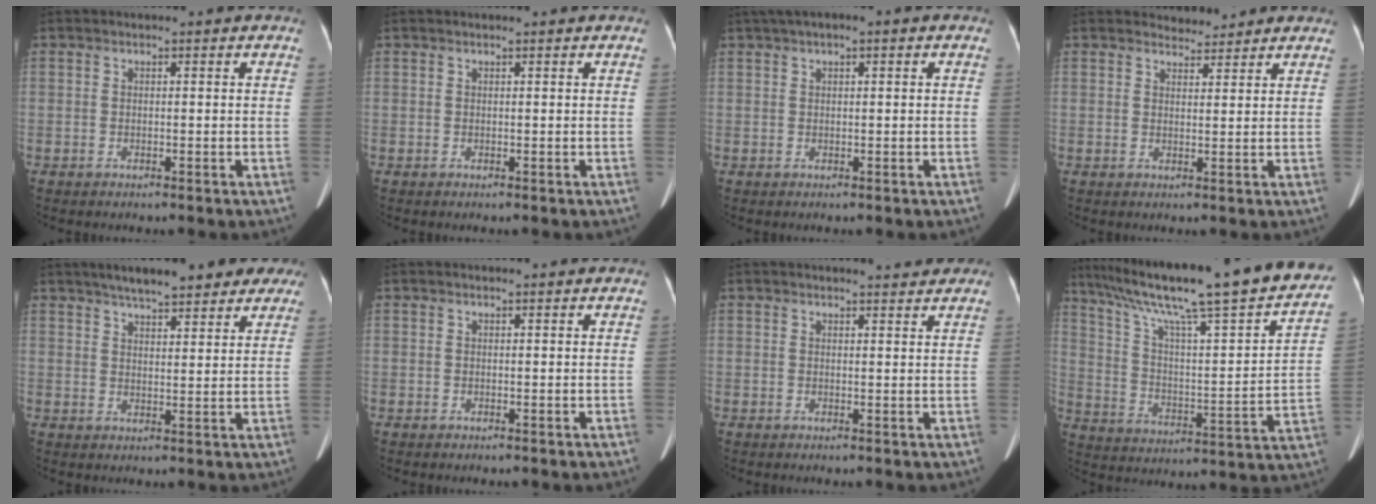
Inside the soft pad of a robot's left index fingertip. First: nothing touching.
{"total": 0.7, "force": [0.6, -0.1, 0.2], "torque": [-0.008, 0.009, 0.009]}
{"total": 4.1, "force": [2.1, 0.9, 3.4], "torque": [-0.064, 0.028, 0.034]}
{"total": 2.9, "force": [2.8, 0.8, -0.3], "torque": [-0.002, 0.006, 0.040]}
{"total": 12.1, "force": [9.6, 3.9, 6.3], "torque": [-0.076, 0.027, 0.127]}
{"total": 0.0}
{"total": 3.2, "force": [3.1, 0.2, 0.9], "torque": [-0.016, -0.001, 0.033]}
{"total": 30.1, "force": [24.3, 2.2, 17.7], "torque": [-0.290, -0.035, 0.335]}